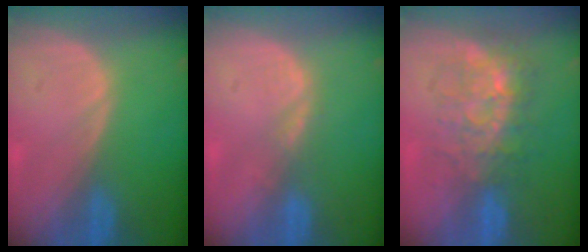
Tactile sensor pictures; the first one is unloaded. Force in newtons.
{"total": 2.3, "press": 1.8, "slide": 1.5}
{"total": 8.8, "press": 7.5, "slide": 4.5}